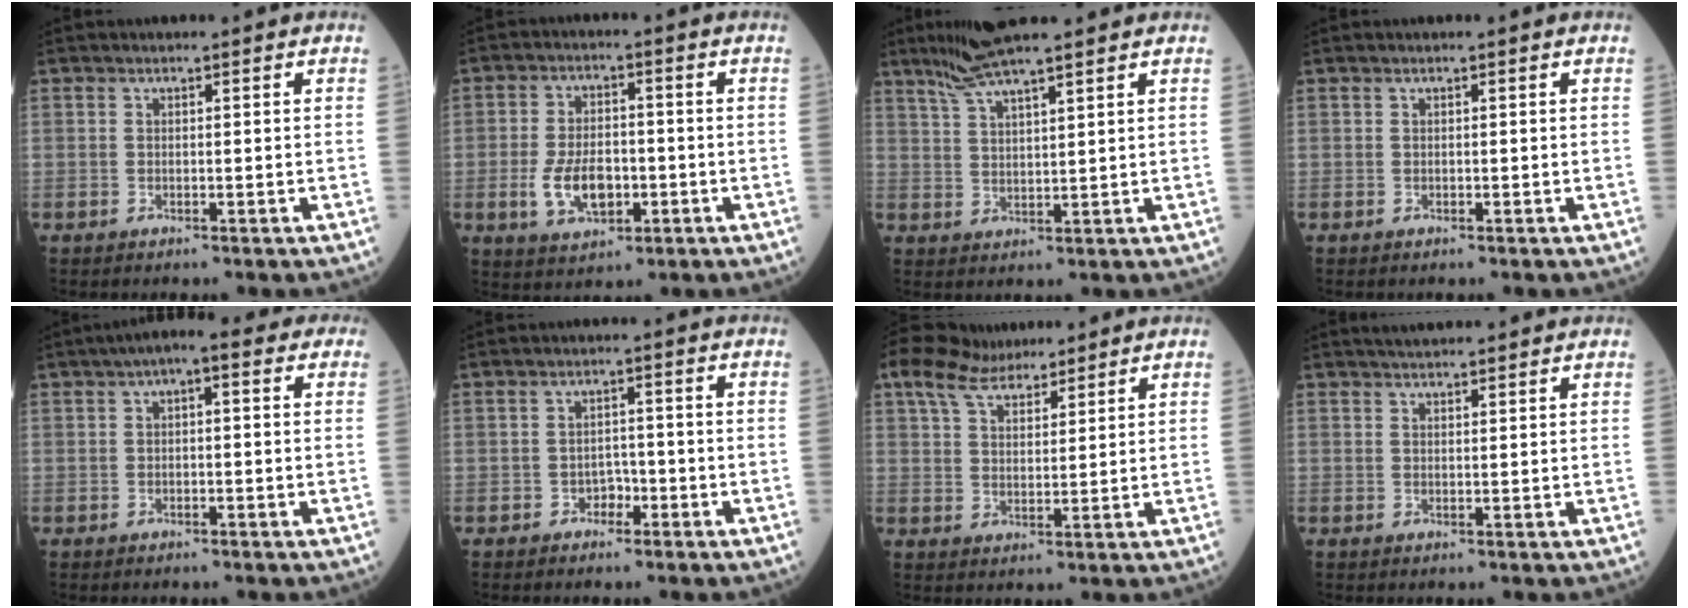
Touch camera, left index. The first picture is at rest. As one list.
[{"total": 7.6, "force": [-2.1, 4.1, 6.0], "torque": [-0.126, 0.002, -0.032]}, {"total": 7.3, "force": [5.9, -0.1, 4.3], "torque": [-0.083, 0.022, 0.110]}, {"total": 0.0}, {"total": 4.8, "force": [1.8, 1.9, 4.0], "torque": [-0.058, 0.029, 0.016]}, {"total": 2.1, "force": [-1.3, 1.4, 0.8], "torque": [-0.008, 0.007, -0.023]}, {"total": 8.8, "force": [7.2, 2.9, 4.1], "torque": [-0.085, 0.033, 0.136]}, {"total": 4.3, "force": [4.0, 0.5, 1.6], "torque": [-0.020, 0.029, 0.061]}]